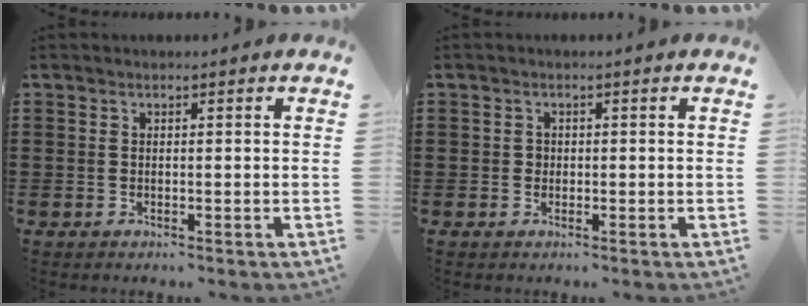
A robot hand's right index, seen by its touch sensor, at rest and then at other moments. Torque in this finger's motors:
{"motor_torque": [0.20, -0.17, 0.00, 0.00]}